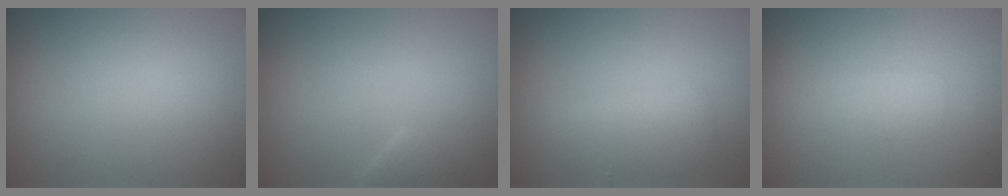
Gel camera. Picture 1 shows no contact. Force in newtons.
{"total": 1.3, "press": 1.3, "slide": 0.1}
{"total": 2.3, "press": 2.3, "slide": 0.2}
{"total": 1.2, "press": 1.2, "slide": 0.0}